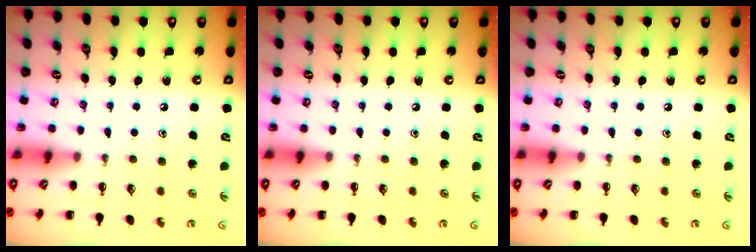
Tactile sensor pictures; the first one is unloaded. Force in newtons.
{"total": 0.0}
{"total": 0.0}